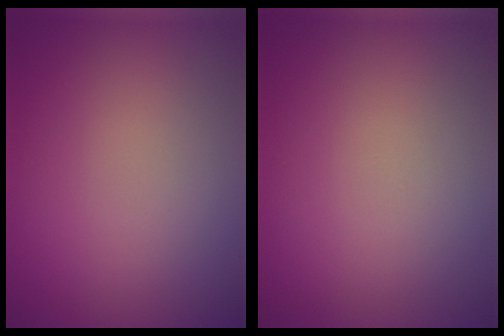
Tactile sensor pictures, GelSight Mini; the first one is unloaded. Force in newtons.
{"total": 0.0}